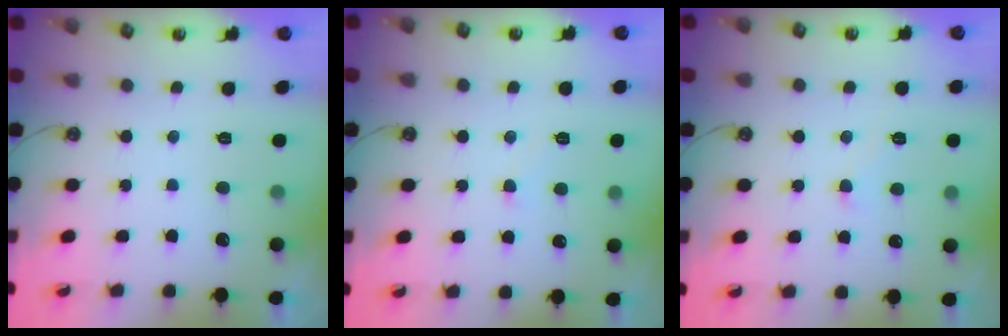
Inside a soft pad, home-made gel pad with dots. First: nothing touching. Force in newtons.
{"total": 2.4, "press": 2.4, "slide": 0.5}
{"total": 2.1, "press": 2.1, "slide": 0.2}